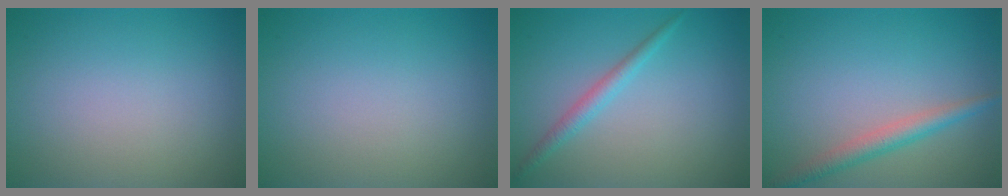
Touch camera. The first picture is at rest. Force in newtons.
{"total": 0.0}
{"total": 1.7, "press": 1.7, "slide": 0.1}
{"total": 2.5, "press": 2.5, "slide": 0.1}